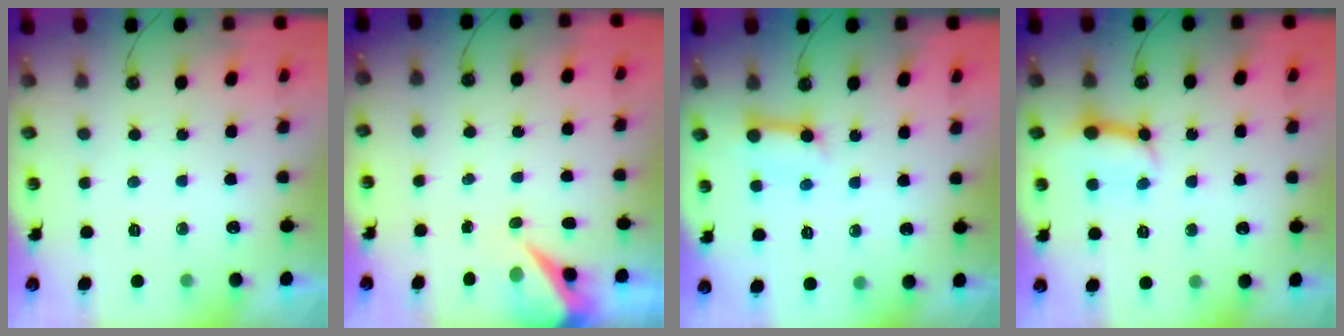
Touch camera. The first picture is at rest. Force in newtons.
{"total": 7.0, "press": 7.0, "slide": 0.7}
{"total": 8.6, "press": 8.5, "slide": 1.0}
{"total": 10.8, "press": 10.7, "slide": 1.4}